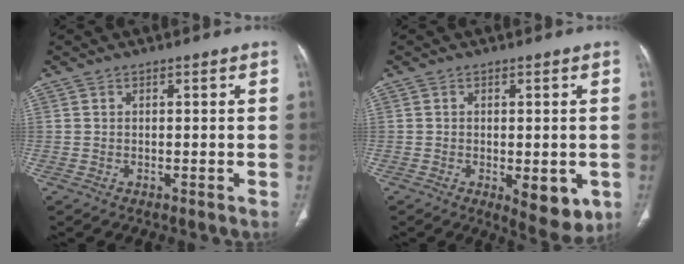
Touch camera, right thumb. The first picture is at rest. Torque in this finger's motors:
{"motor_torque": [0.98, 1.21, -0.16, 0.07, 0.15]}